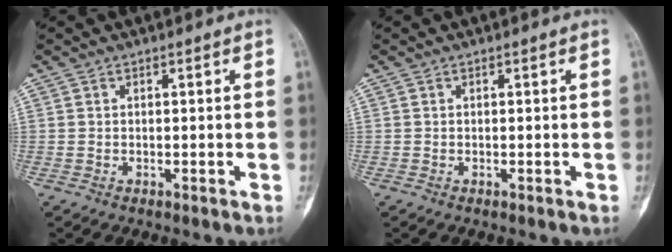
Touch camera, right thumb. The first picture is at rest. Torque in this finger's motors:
{"motor_torque": [0.00, 0.00, 0.02, -0.02, 0.00]}